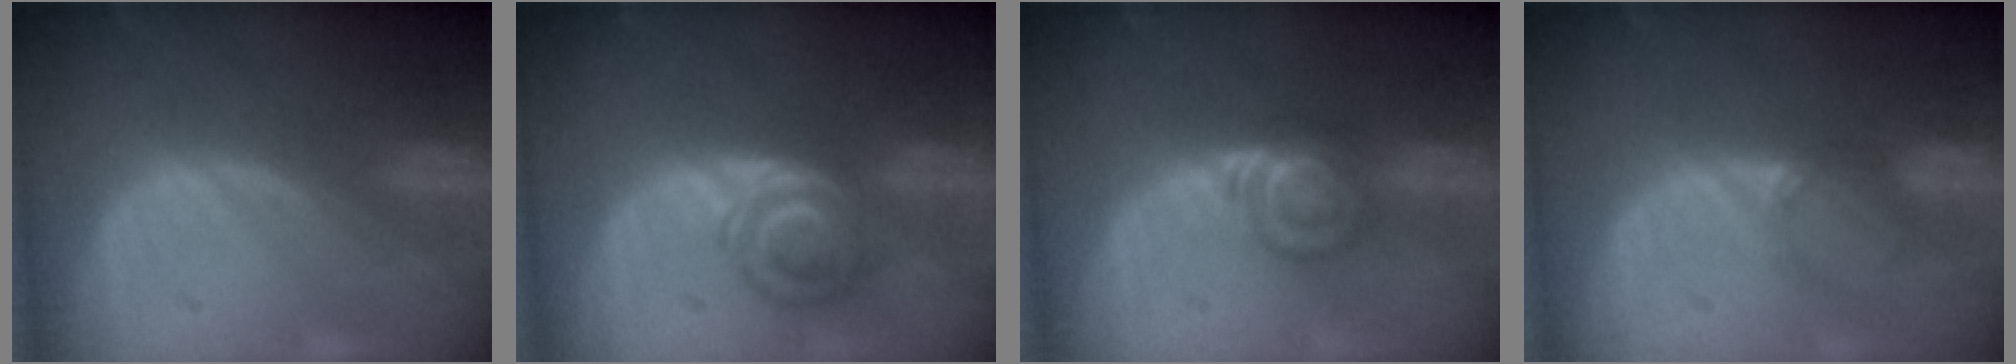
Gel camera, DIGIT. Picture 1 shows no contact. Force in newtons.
{"total": 6.4, "press": 5.6, "slide": 3.0}
{"total": 6.6, "press": 5.6, "slide": 3.4}
{"total": 2.5, "press": 2.0, "slide": 1.4}